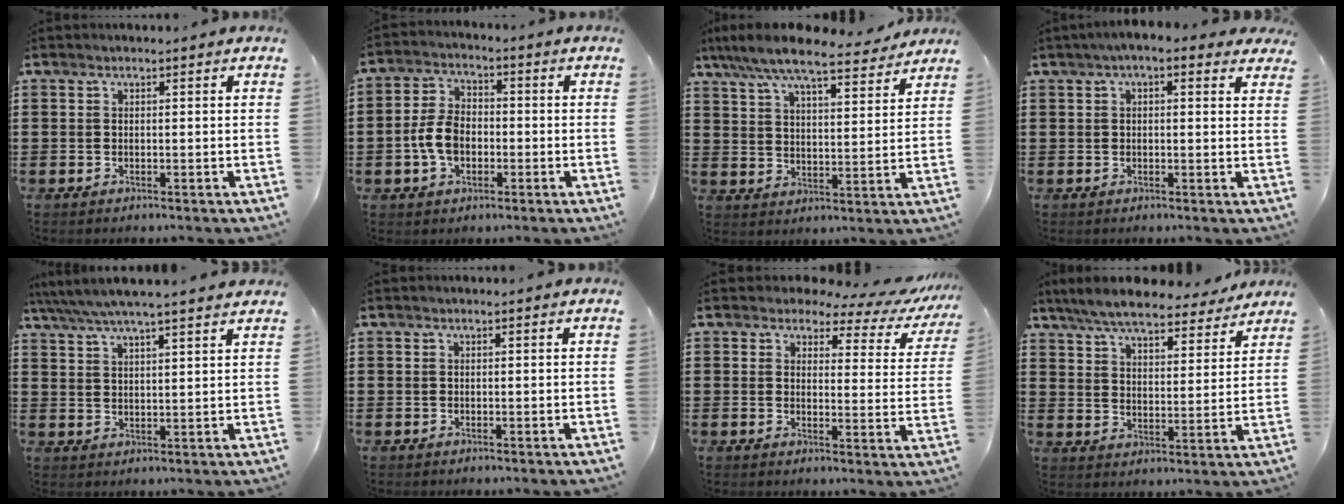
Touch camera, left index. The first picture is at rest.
{"total": 6.5, "force": [-1.5, 4.3, 4.7], "torque": [-0.119, 0.002, -0.036]}
{"total": 8.7, "force": [7.7, 1.0, 4.0], "torque": [-0.106, -0.033, 0.136]}
{"total": 3.2, "force": [2.2, 1.0, 2.2], "torque": [-0.049, 0.006, 0.038]}
{"total": 5.0, "force": [4.4, 0.0, 2.2], "torque": [-0.058, -0.018, 0.076]}
{"total": 0.0}
{"total": 4.0, "force": [2.9, 1.9, 1.9], "torque": [-0.047, -0.015, 0.046]}
{"total": 7.6, "force": [7.1, 0.9, 2.6], "torque": [-0.079, -0.028, 0.128]}